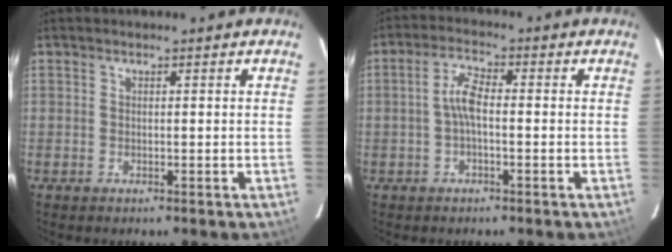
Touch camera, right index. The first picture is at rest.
{"total": 4.1, "force": [-0.7, 1.4, 3.8], "torque": [-0.082, 0.014, -0.015]}